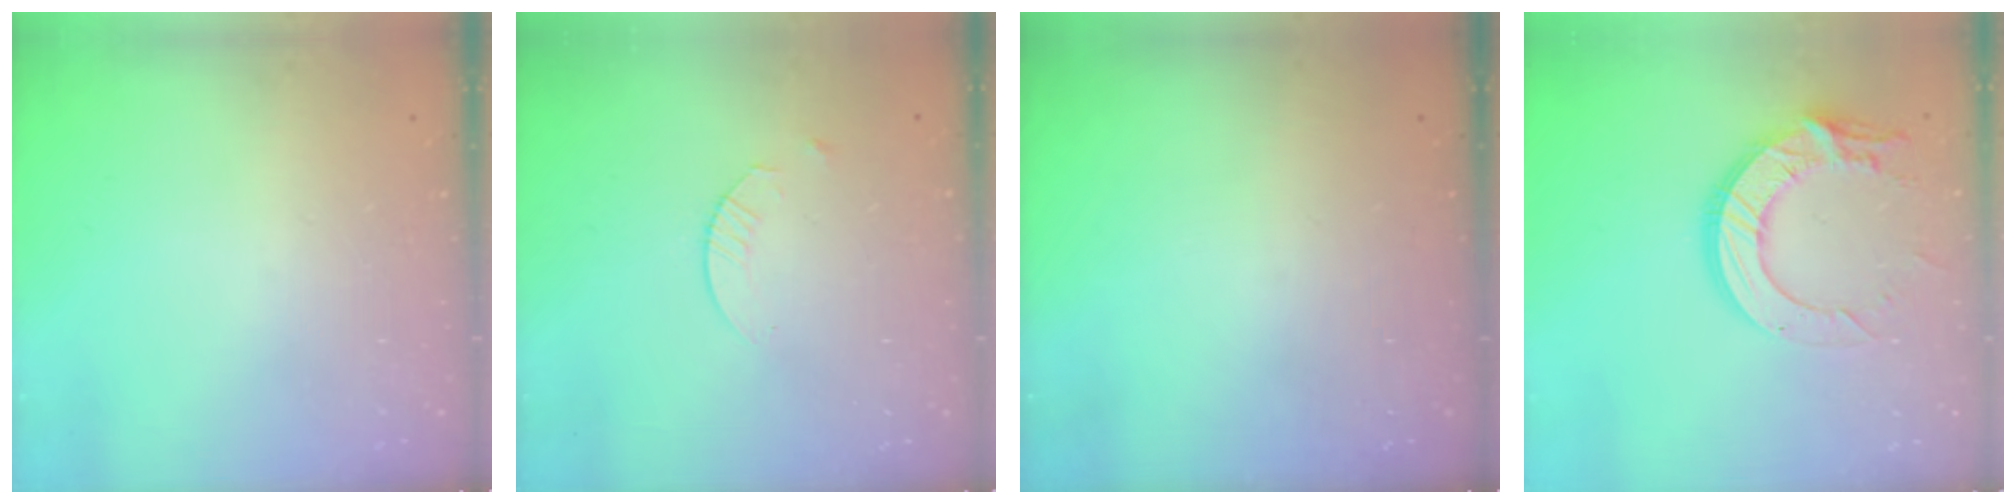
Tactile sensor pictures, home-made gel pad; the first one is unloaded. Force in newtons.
{"total": 2.4, "press": 2.4, "slide": 0.3}
{"total": 0.0}
{"total": 15.3, "press": 15.2, "slide": 1.5}